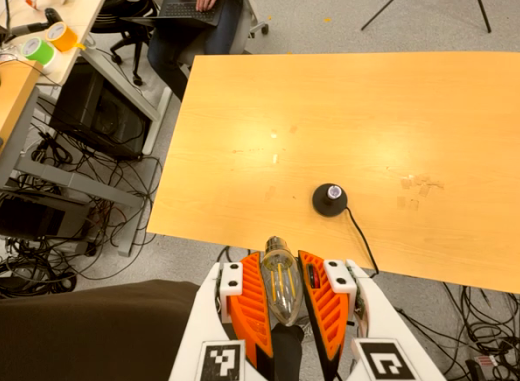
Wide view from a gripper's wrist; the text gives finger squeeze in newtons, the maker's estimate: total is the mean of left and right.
{"total": 13.7, "left": 14.4, "right": 13.0}